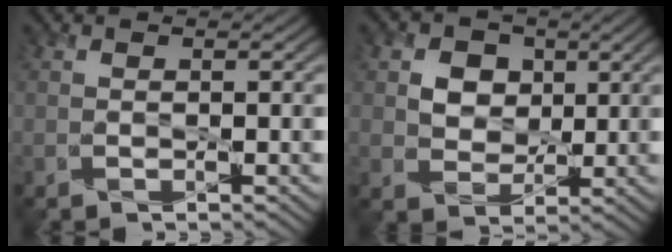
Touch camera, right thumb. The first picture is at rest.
{"total": 4.1, "force": [1.5, 3.6, 1.3], "torque": [-0.036, -0.001, 0.015]}